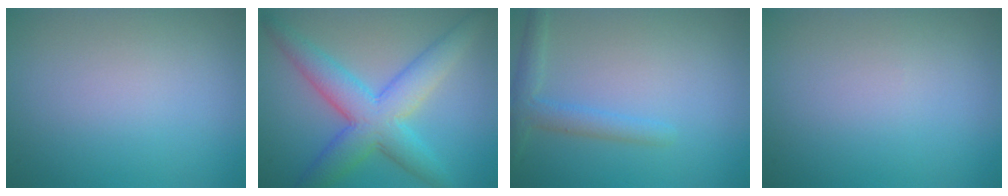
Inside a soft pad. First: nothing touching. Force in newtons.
{"total": 6.8, "press": 6.8, "slide": 0.1}
{"total": 2.3, "press": 2.3, "slide": 0.1}
{"total": 0.0}